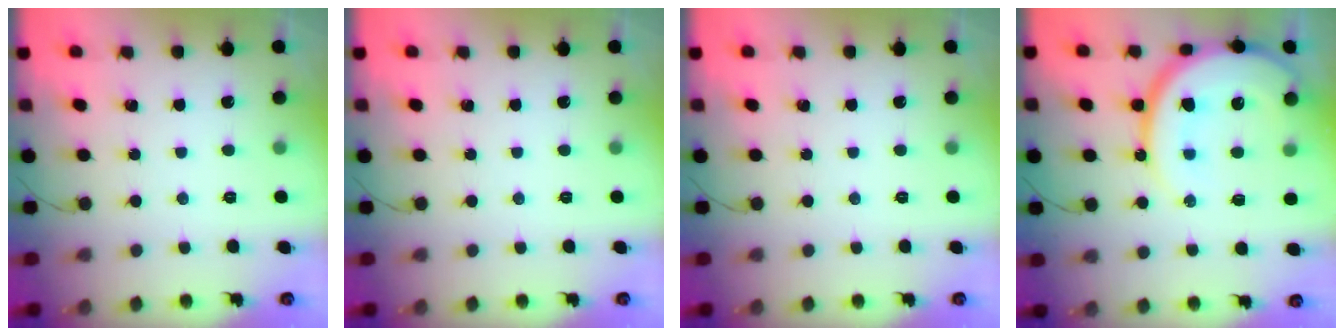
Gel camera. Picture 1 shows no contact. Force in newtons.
{"total": 0.0}
{"total": 0.0}
{"total": 17.9, "press": 17.9, "slide": 1.3}